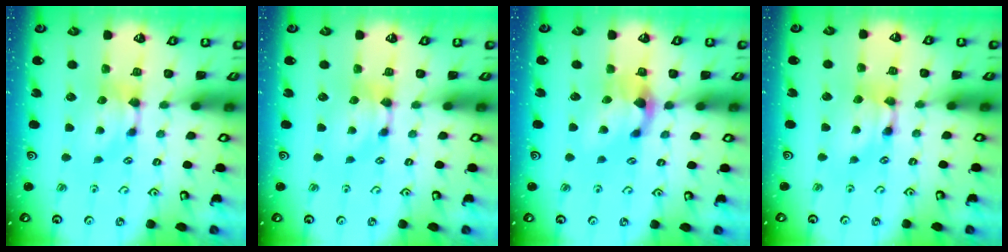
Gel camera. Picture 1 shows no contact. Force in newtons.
{"total": 0.0}
{"total": 2.8, "press": 2.2, "slide": 1.7}
{"total": 1.9, "press": 1.9, "slide": 0.1}